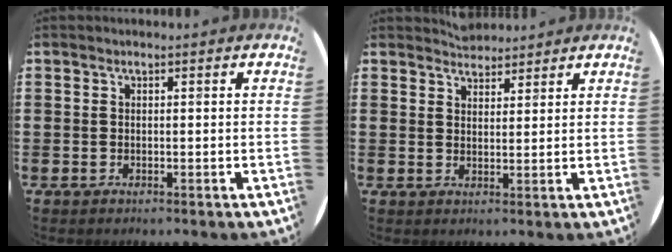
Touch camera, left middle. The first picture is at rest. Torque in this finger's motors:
{"motor_torque": [0.42, -0.35, 0.03, 0.02]}